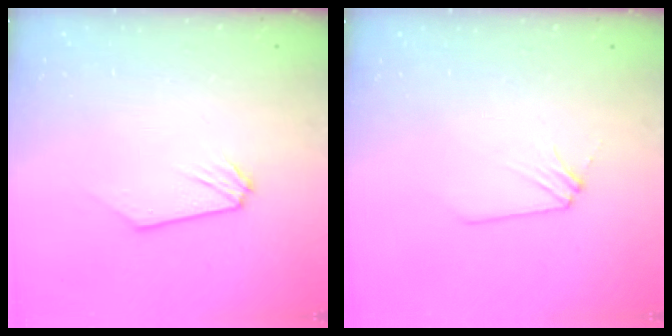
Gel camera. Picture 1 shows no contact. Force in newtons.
{"total": 2.8, "press": 2.8, "slide": 0.6}